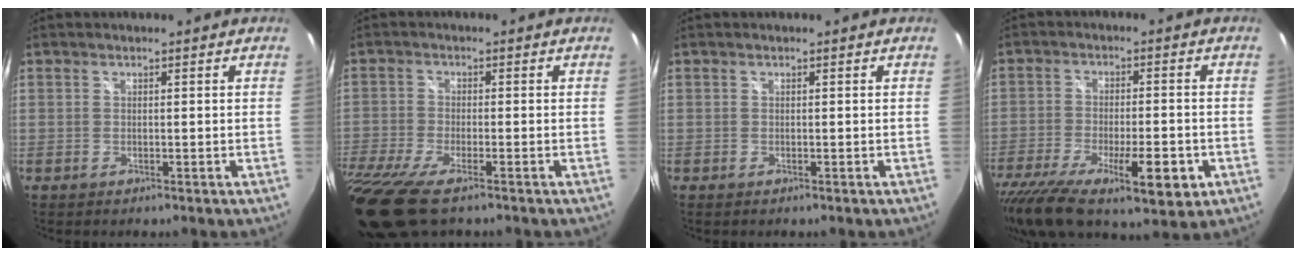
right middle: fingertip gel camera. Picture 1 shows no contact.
{"total": 13.9, "force": [-9.5, 3.8, 9.4], "torque": [-0.217, -0.068, -0.173]}
{"total": 0.0}
{"total": 19.2, "force": [-10.3, 6.7, 14.7], "torque": [-0.283, -0.059, -0.157]}